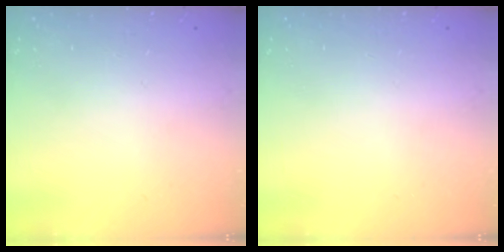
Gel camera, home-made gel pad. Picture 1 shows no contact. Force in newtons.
{"total": 0.0}